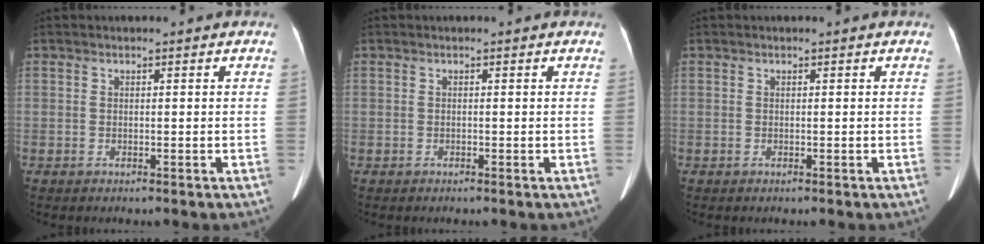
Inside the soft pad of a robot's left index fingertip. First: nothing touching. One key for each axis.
{"total": 0.0}
{"total": 0.0}